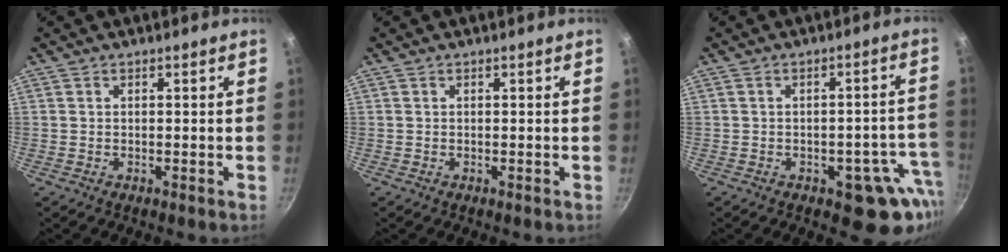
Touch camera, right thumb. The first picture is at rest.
{"total": 0.0}
{"total": 10.8, "force": [-4.4, 6.0, 7.8], "torque": [-0.016, 0.037, -0.044]}